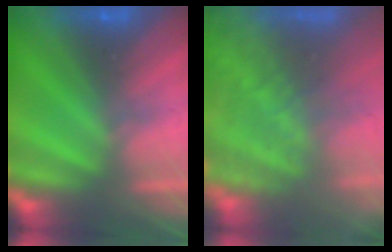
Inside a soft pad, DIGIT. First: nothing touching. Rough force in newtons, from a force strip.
{"total": 9.4}